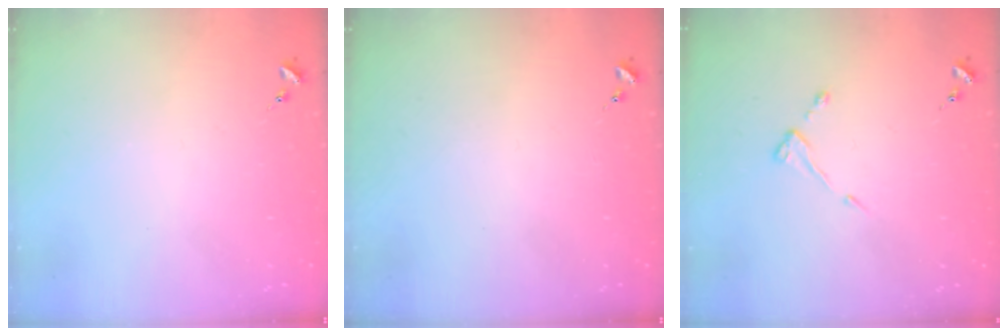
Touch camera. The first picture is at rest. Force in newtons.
{"total": 0.0}
{"total": 4.3, "press": 4.3, "slide": 0.5}